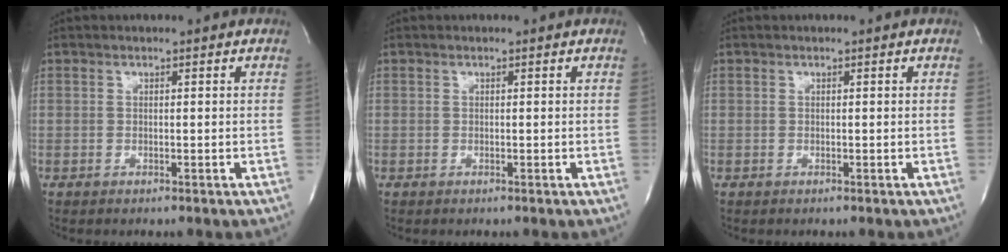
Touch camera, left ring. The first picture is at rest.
{"total": 0.0}
{"total": 0.0}